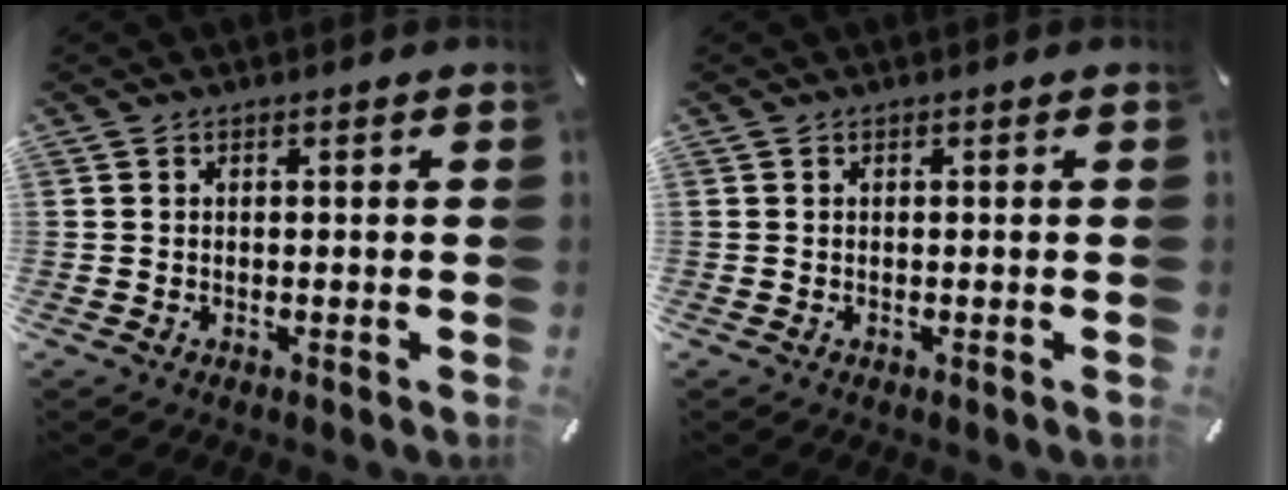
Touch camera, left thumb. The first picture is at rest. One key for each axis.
{"total": 0.0}